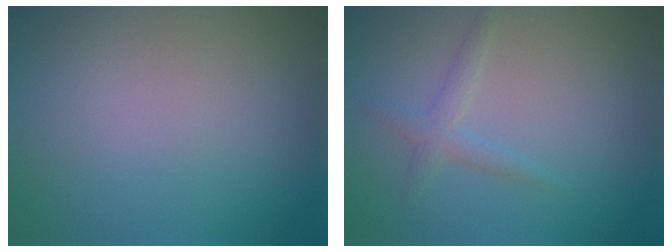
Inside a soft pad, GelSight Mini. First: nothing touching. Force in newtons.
{"total": 1.7, "press": 1.7, "slide": 0.0}